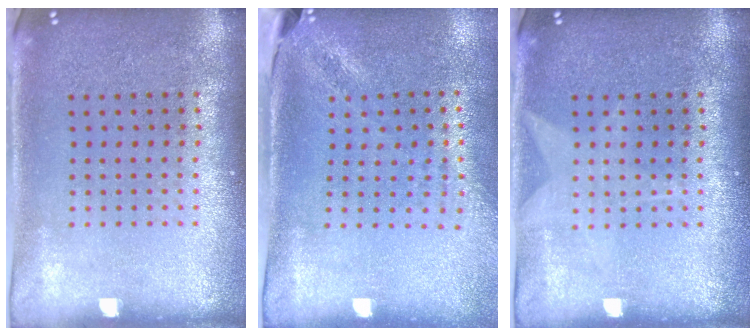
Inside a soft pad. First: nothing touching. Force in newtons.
{"total": 1.9, "press": 1.5, "slide": 1.2}
{"total": 1.0, "press": 1.0, "slide": 0.1}